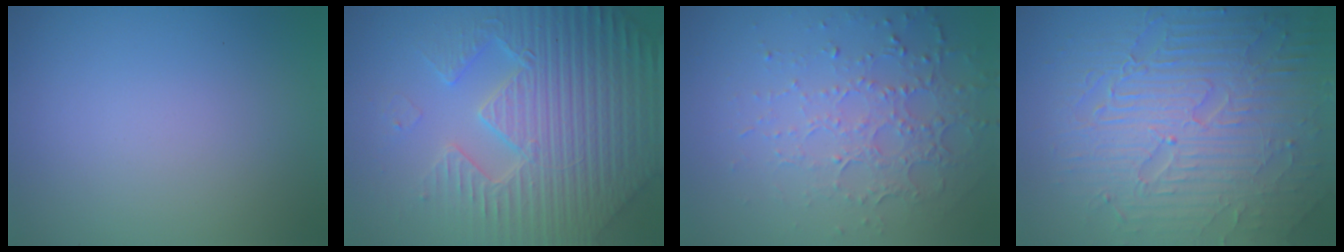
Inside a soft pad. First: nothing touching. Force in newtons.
{"total": 7.7, "press": 7.4, "slide": 1.9}
{"total": 4.9, "press": 3.3, "slide": 3.6}
{"total": 8.9, "press": 6.3, "slide": 6.3}